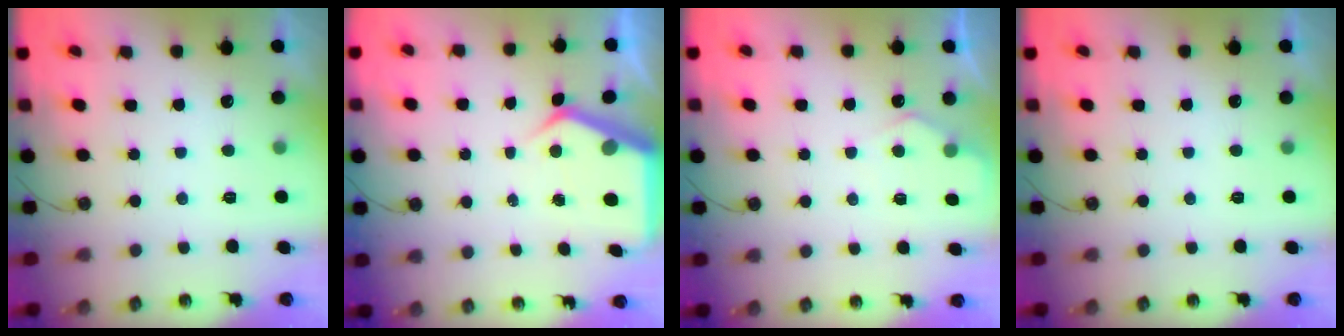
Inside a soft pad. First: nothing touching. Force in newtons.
{"total": 5.5, "press": 5.5, "slide": 0.3}
{"total": 4.4, "press": 4.4, "slide": 0.6}
{"total": 0.0}